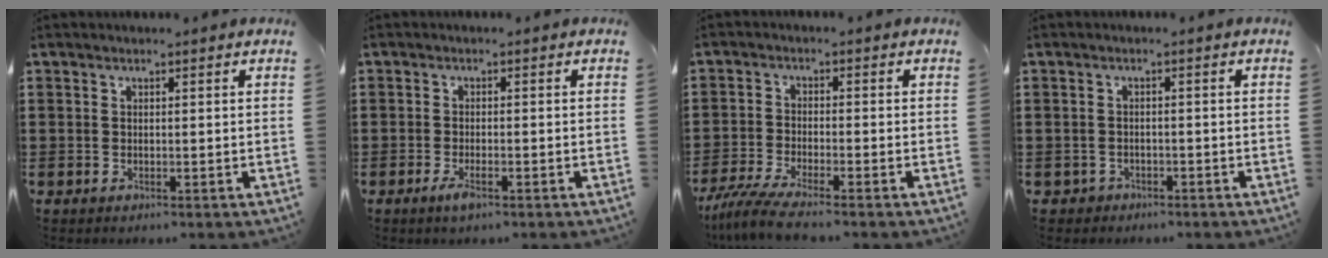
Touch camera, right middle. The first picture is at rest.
{"total": 2.3, "force": [-1.1, 0.6, 1.9], "torque": [-0.048, -0.007, -0.025]}
{"total": 4.9, "force": [-4.3, 0.1, 2.3], "torque": [-0.068, -0.021, -0.089]}
{"total": 1.6, "force": [-1.3, 0.9, -0.1], "torque": [-0.003, 0.001, -0.032]}